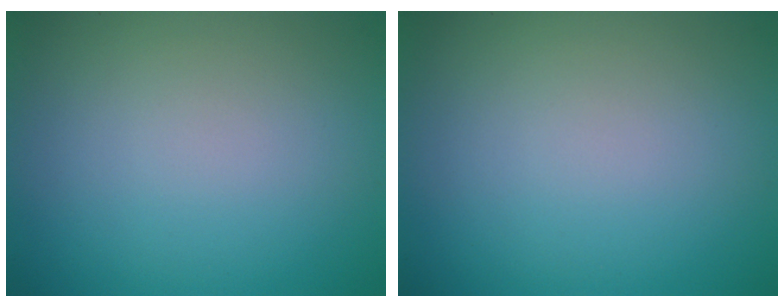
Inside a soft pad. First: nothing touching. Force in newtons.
{"total": 0.0}